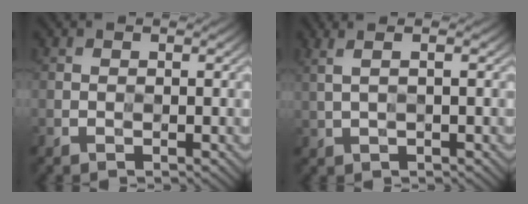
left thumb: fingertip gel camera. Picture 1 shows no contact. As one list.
[{"total": 3.3, "force": [1.3, 1.0, 2.9], "torque": [-0.044, 0.009, 0.005]}]